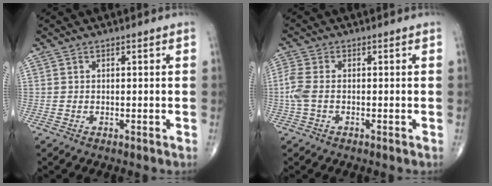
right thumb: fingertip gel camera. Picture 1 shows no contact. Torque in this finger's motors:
{"motor_torque": [-0.06, -0.26, 0.47, 0.12, 0.06]}